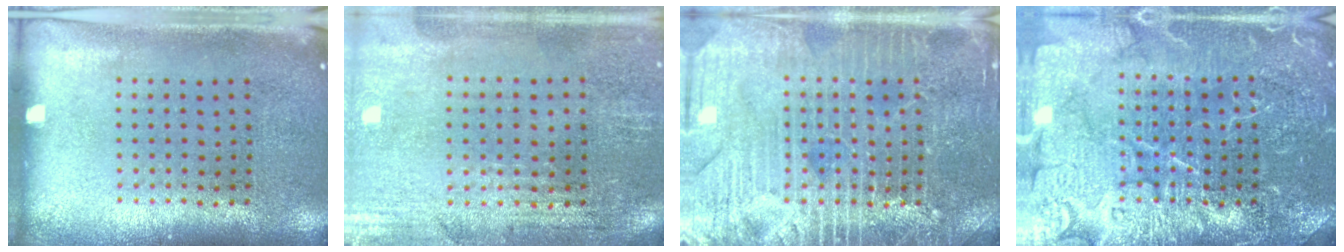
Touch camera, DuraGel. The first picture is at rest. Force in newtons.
{"total": 0.6, "press": 0.5, "slide": 0.3}
{"total": 4.0, "press": 4.0, "slide": 0.4}
{"total": 7.2, "press": 7.1, "slide": 1.0}